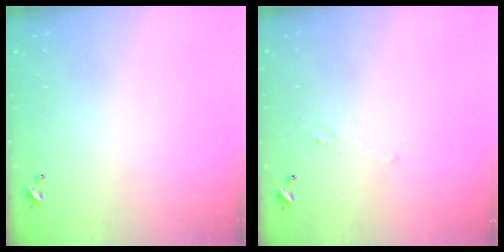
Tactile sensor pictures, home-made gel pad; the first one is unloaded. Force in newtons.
{"total": 1.3, "press": 1.1, "slide": 0.7}